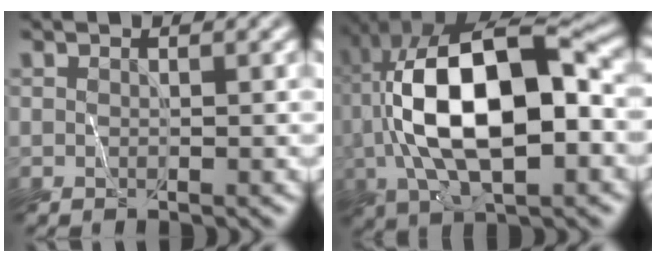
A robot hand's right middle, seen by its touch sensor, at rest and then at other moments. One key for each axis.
{"total": 13.0, "fx": -0.6, "fy": 5.4, "fz": 11.9, "tx": -0.199, "ty": 0.022, "tz": -0.021}